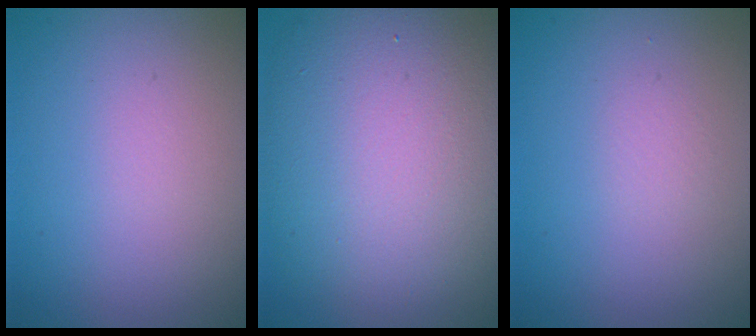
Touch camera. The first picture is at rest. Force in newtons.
{"total": 12.9, "press": 12.8, "slide": 1.1}
{"total": 0.5, "press": 0.5, "slide": 0.1}